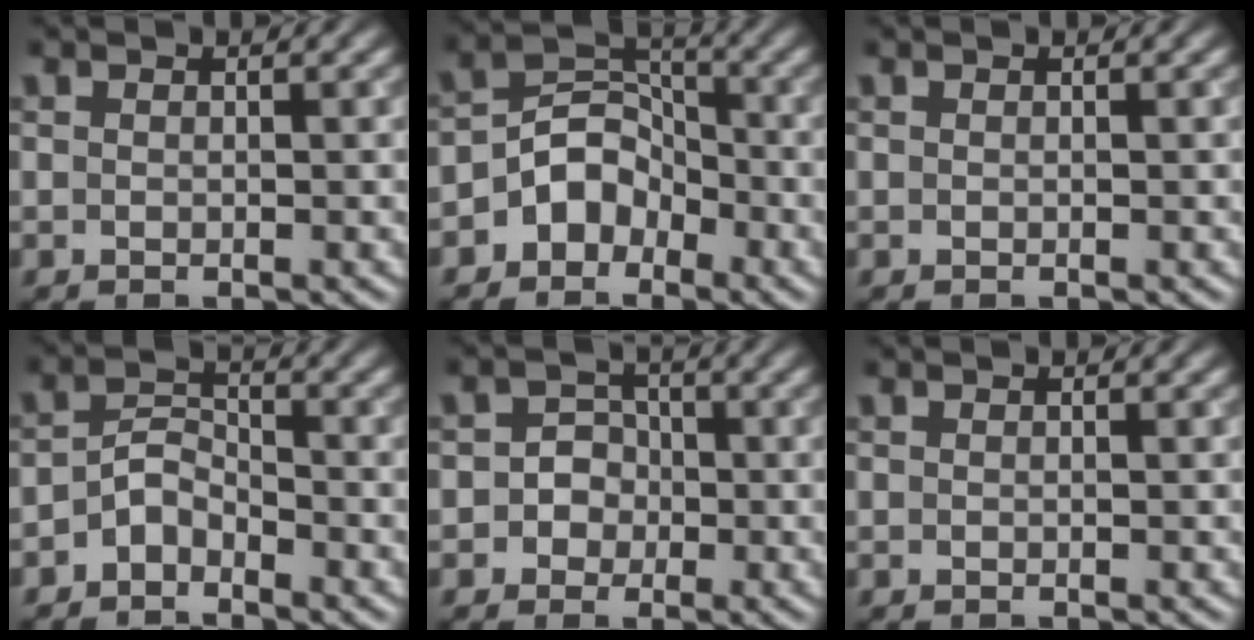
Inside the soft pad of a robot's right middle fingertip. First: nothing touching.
{"total": 3.7, "force": [-2.2, 2.7, 1.3], "torque": [-0.013, 0.011, -0.044]}
{"total": 0.0}
{"total": 2.3, "force": [-1.7, 1.2, 1.0], "torque": [-0.018, 0.012, -0.037]}
{"total": 2.7, "force": [-0.5, 2.6, 0.7], "torque": [0.021, 0.010, -0.027]}
{"total": 0.0}